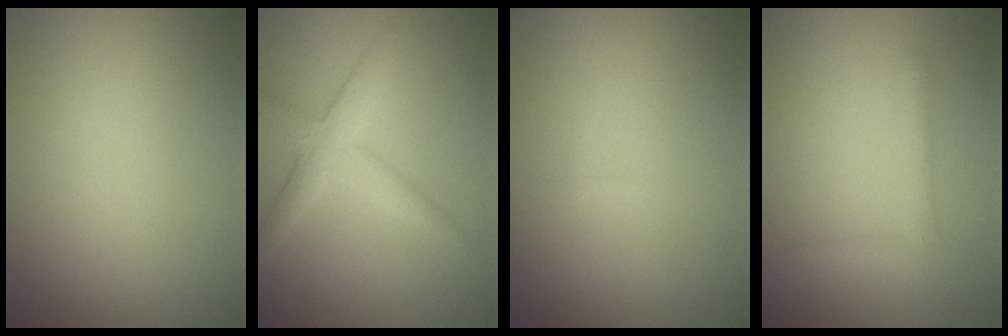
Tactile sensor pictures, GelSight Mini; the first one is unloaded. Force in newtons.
{"total": 3.2, "press": 3.2, "slide": 0.1}
{"total": 0.0}
{"total": 1.1, "press": 1.1, "slide": 0.1}